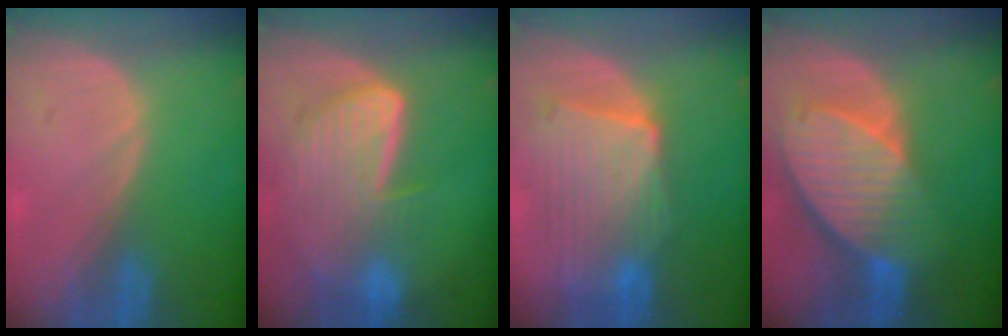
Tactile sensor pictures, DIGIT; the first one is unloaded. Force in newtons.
{"total": 9.0, "press": 7.9, "slide": 4.2}
{"total": 10.3, "press": 9.1, "slide": 4.9}
{"total": 10.2, "press": 8.8, "slide": 5.0}